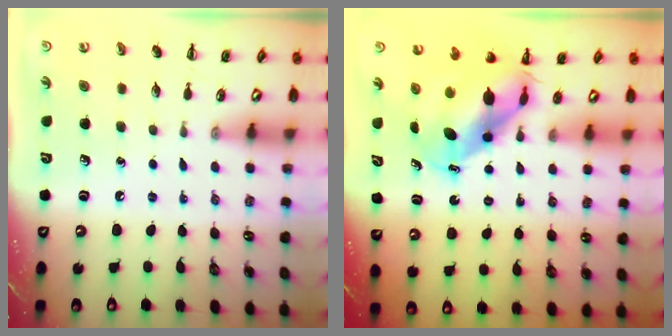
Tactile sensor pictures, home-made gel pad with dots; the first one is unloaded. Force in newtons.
{"total": 7.4, "press": 7.1, "slide": 2.4}